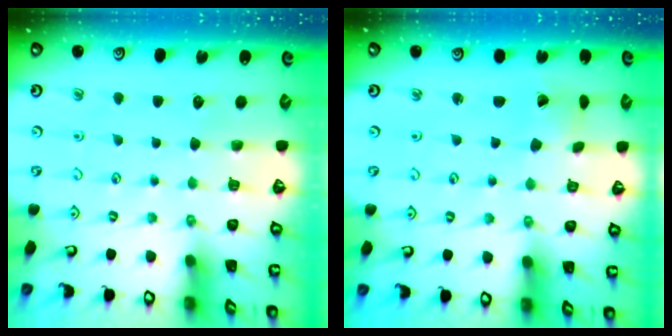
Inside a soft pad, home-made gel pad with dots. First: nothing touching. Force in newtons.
{"total": 0.7, "press": 0.7, "slide": 0.1}